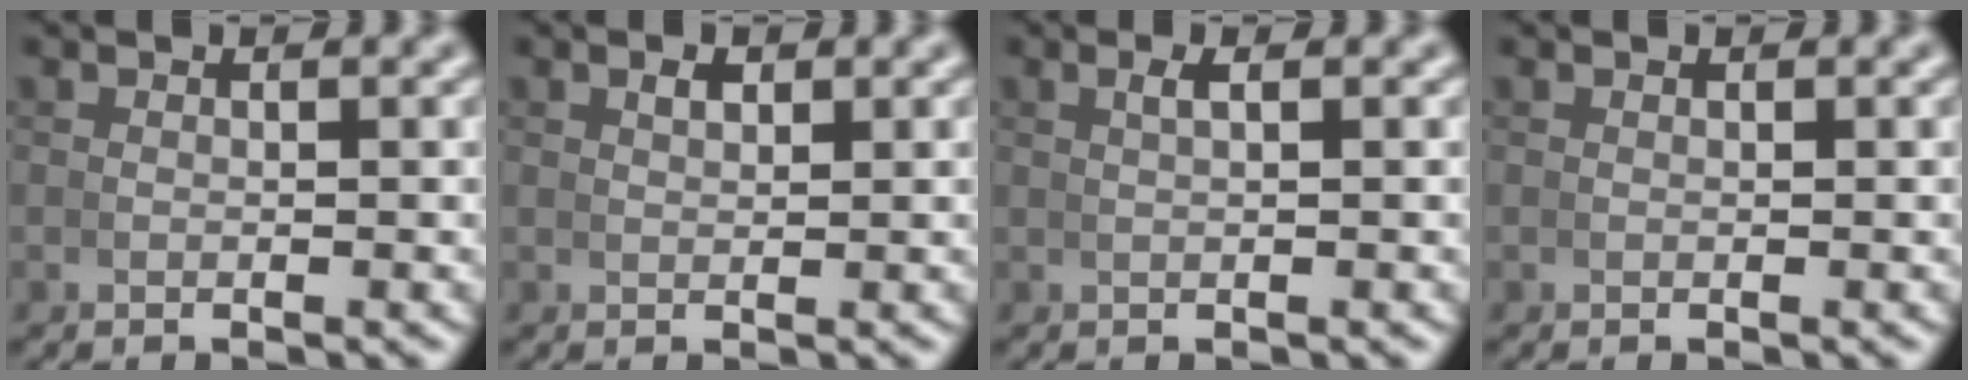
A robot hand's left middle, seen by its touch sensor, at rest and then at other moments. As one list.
[{"total": 1.1, "force": [0.7, 0.5, 0.7], "torque": [-0.007, 0.001, 0.014]}, {"total": 1.1, "force": [0.4, 0.0, 1.0], "torque": [-0.017, 0.005, 0.007]}, {"total": 0.0}]